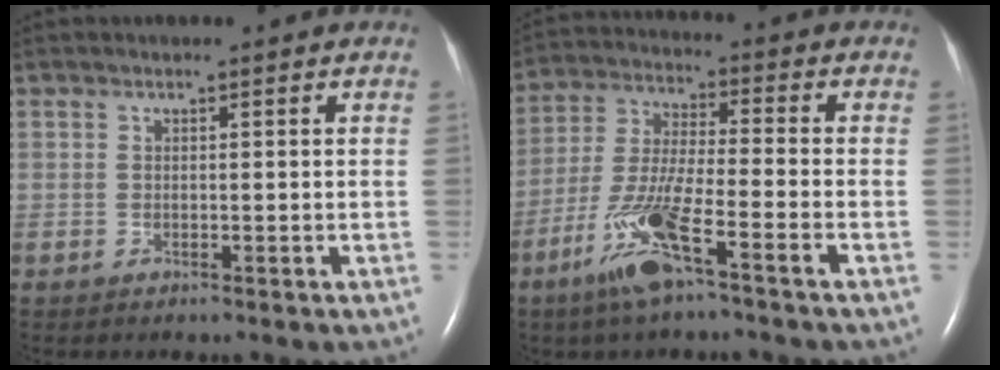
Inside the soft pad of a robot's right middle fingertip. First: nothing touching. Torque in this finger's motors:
{"motor_torque": [1.45, -0.69, 0.63, 0.14]}